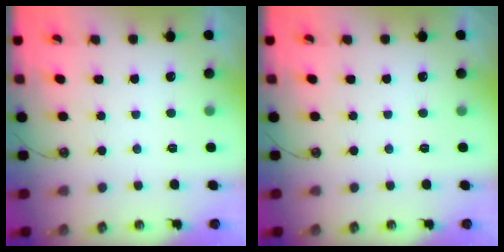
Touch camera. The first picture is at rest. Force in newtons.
{"total": 0.0}